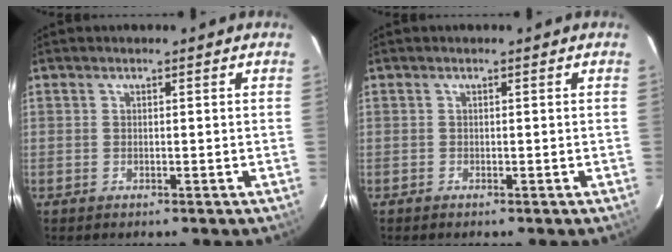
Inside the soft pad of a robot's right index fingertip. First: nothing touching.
{"total": 0.0}